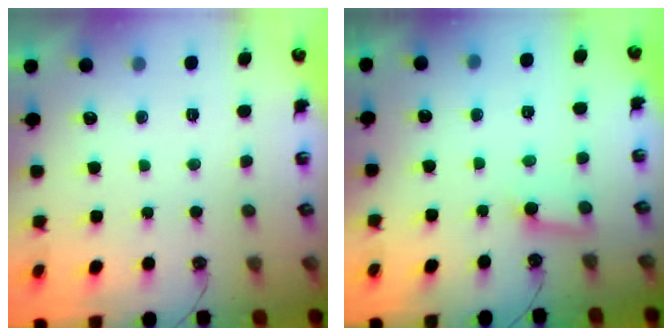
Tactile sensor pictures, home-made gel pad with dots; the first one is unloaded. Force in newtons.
{"total": 4.1, "press": 4.1, "slide": 0.3}